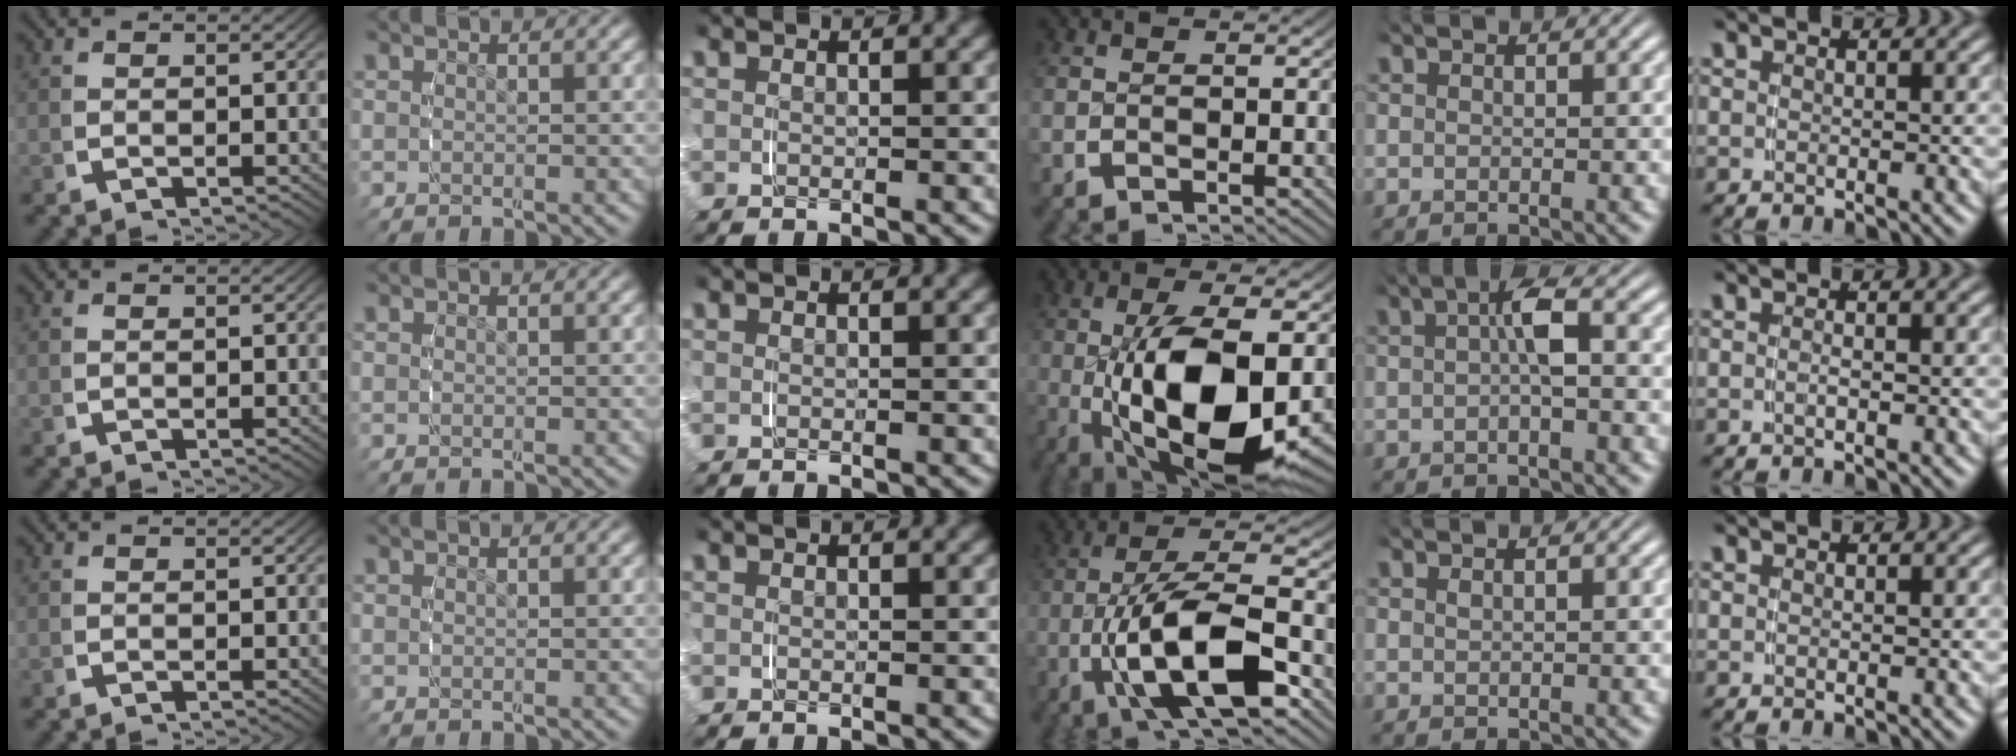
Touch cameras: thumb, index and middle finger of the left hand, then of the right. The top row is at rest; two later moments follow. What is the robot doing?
{"motion": "grasp_and_lifting", "object": "jar lid"}